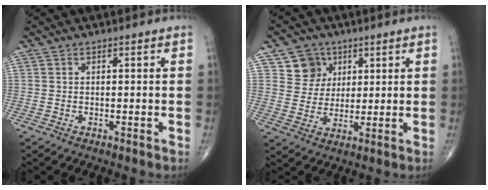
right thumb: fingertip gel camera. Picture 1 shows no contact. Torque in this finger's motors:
{"motor_torque": [-0.50, 0.51, 0.00, 0.00, 0.00]}